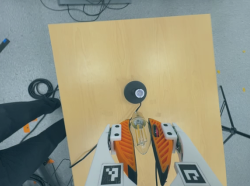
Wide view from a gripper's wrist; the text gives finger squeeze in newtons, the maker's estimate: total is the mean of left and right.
{"total": 21.5, "left": 24.6, "right": 18.4}